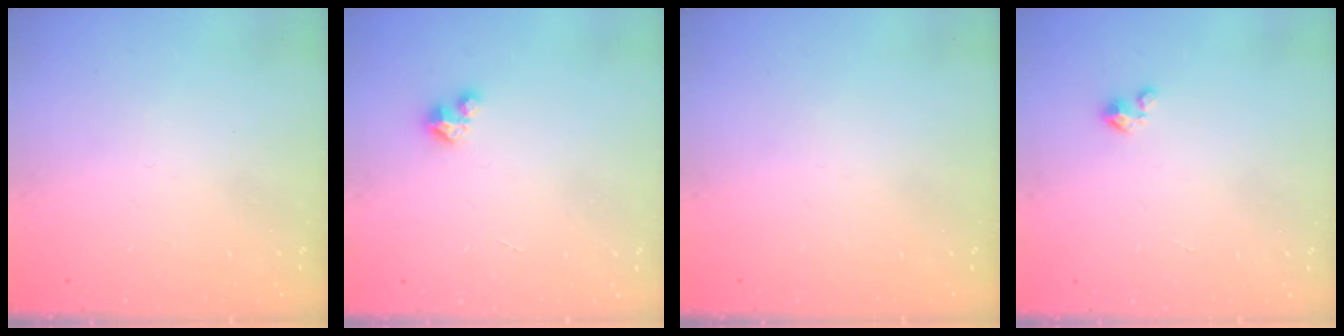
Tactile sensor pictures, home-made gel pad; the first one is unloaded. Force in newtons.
{"total": 1.7, "press": 1.6, "slide": 0.2}
{"total": 0.0}
{"total": 2.1, "press": 2.1, "slide": 0.3}